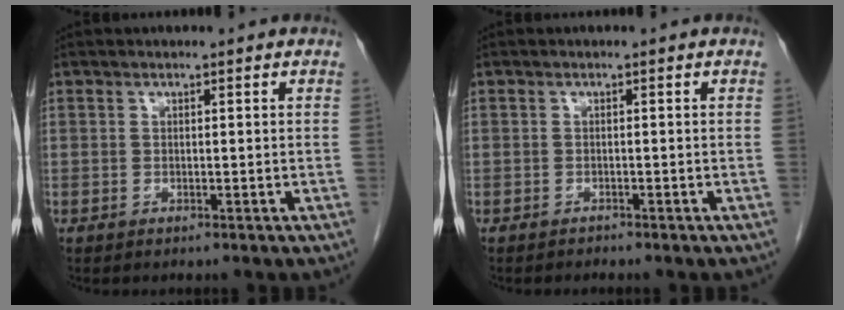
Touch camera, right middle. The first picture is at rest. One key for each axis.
{"total": 0.5, "fx": -0.5, "fy": 0.0, "fz": -0.1, "tx": -0.012, "ty": -0.005, "tz": -0.010}